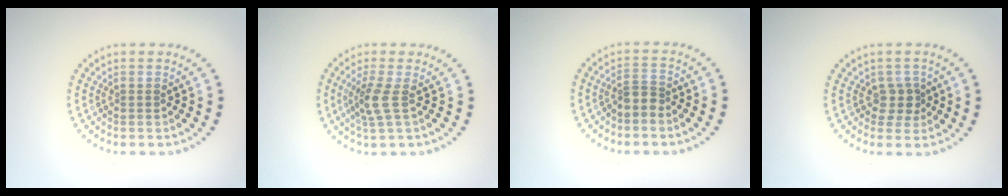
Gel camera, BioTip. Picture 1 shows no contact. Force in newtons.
{"total": 2.3, "press": 1.8, "slide": 1.5}
{"total": 1.8, "press": 1.5, "slide": 1.1}
{"total": 1.9, "press": 1.5, "slide": 1.1}